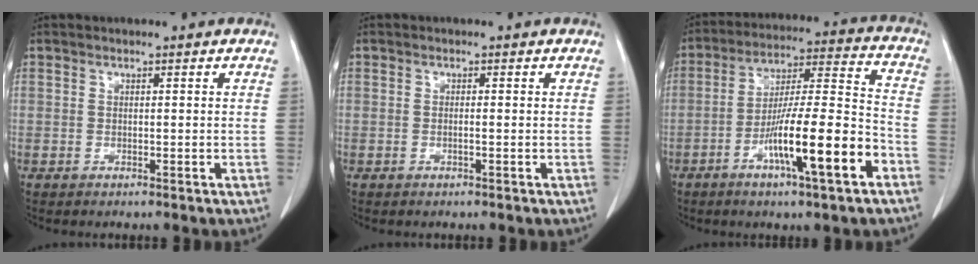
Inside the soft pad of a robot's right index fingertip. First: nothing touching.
{"total": 0.6, "force": [-0.2, 0.0, 0.6], "torque": [-0.010, 0.001, -0.003]}
{"total": 15.9, "force": [-7.0, 0.8, 14.3], "torque": [-0.245, -0.004, -0.117]}